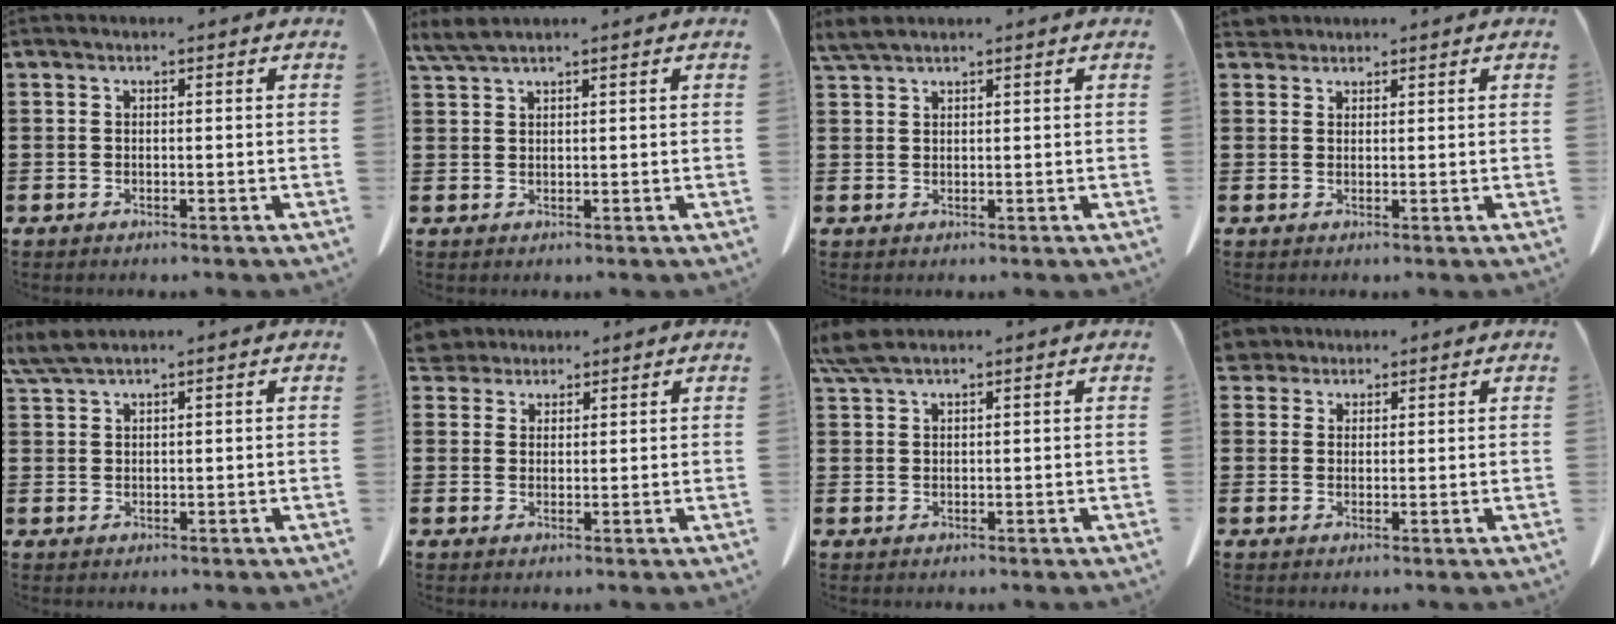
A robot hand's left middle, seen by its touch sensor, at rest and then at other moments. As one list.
[{"total": 2.3, "force": [1.9, 0.1, 1.4], "torque": [-0.031, -0.001, 0.036]}, {"total": 2.2, "force": [1.9, 0.3, 1.1], "torque": [-0.027, 0.002, 0.038]}, {"total": 1.9, "force": [1.7, 0.7, 0.1], "torque": [-0.009, 0.005, 0.035]}, {"total": 2.9, "force": [2.3, 0.2, 1.7], "torque": [-0.040, 0.000, 0.045]}, {"total": 3.3, "force": [3.0, 1.2, 0.1], "torque": [-0.016, -0.002, 0.059]}, {"total": 3.6, "force": [2.7, 0.7, 2.3], "torque": [-0.051, 0.002, 0.052]}, {"total": 3.0, "force": [2.7, 1.2, 0.4], "torque": [-0.018, 0.003, 0.053]}]